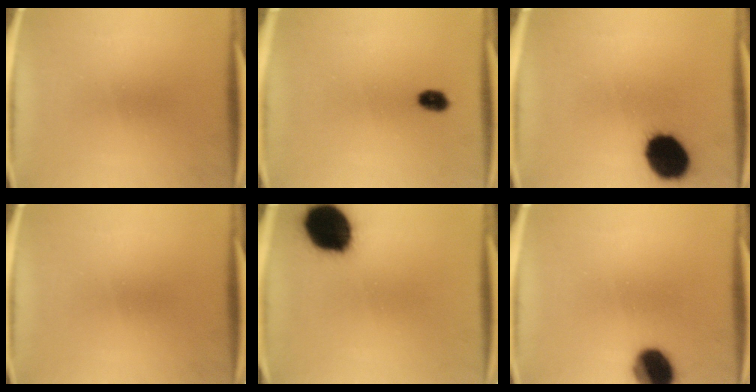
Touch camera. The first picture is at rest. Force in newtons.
{"total": 2.8}
{"total": 15.4}
{"total": 0.0}
{"total": 18.2}
{"total": 11.3}